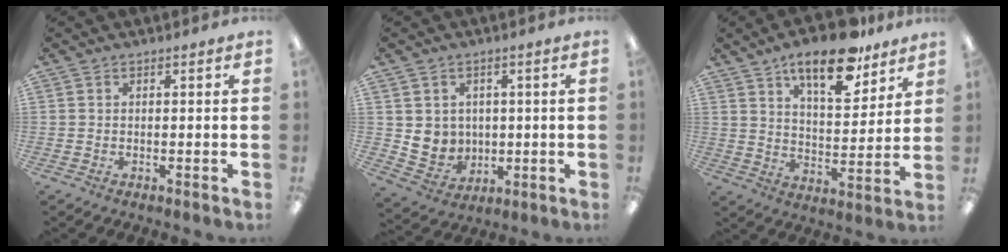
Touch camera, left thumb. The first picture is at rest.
{"total": 6.3, "force": [3.2, 5.3, -0.8], "torque": [-0.013, -0.023, 0.069]}
{"total": 15.6, "force": [11.3, 5.6, 9.1], "torque": [-0.132, -0.059, 0.189]}